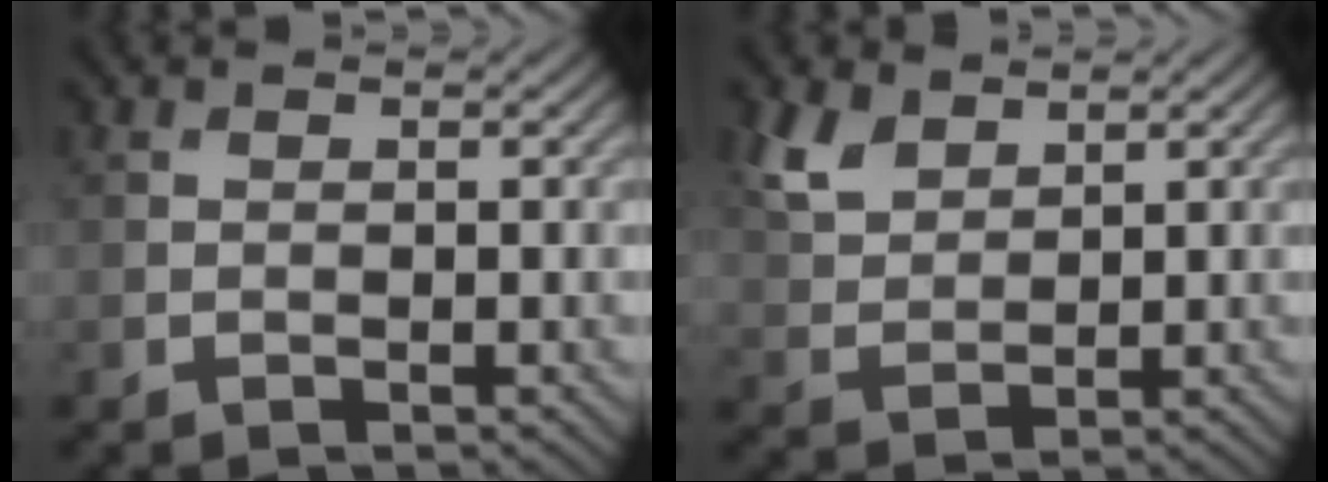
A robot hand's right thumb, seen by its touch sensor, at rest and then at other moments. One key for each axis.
{"total": 4.6, "fx": 3.0, "fy": 2.4, "fz": 2.4, "tx": -0.067, "ty": 0.002, "tz": 0.069}